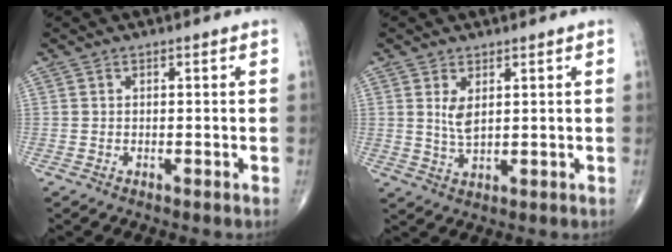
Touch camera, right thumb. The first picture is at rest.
{"total": 3.7, "force": [1.2, 1.7, 3.1], "torque": [-0.058, -0.013, 0.032]}